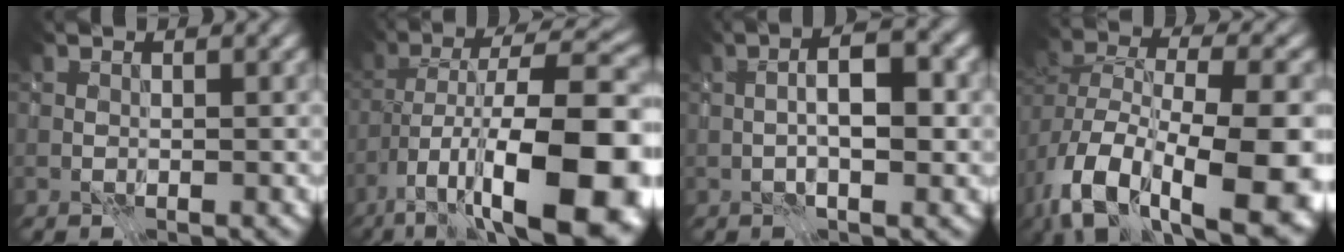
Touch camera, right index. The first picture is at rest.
{"total": 16.8, "force": [-6.4, 6.1, 14.3], "torque": [-0.217, 0.004, -0.098]}
{"total": 4.9, "force": [0.1, 1.6, 4.7], "torque": [-0.078, 0.005, 0.001]}
{"total": 15.5, "force": [-7.5, 7.5, 11.4], "torque": [-0.240, -0.023, -0.102]}